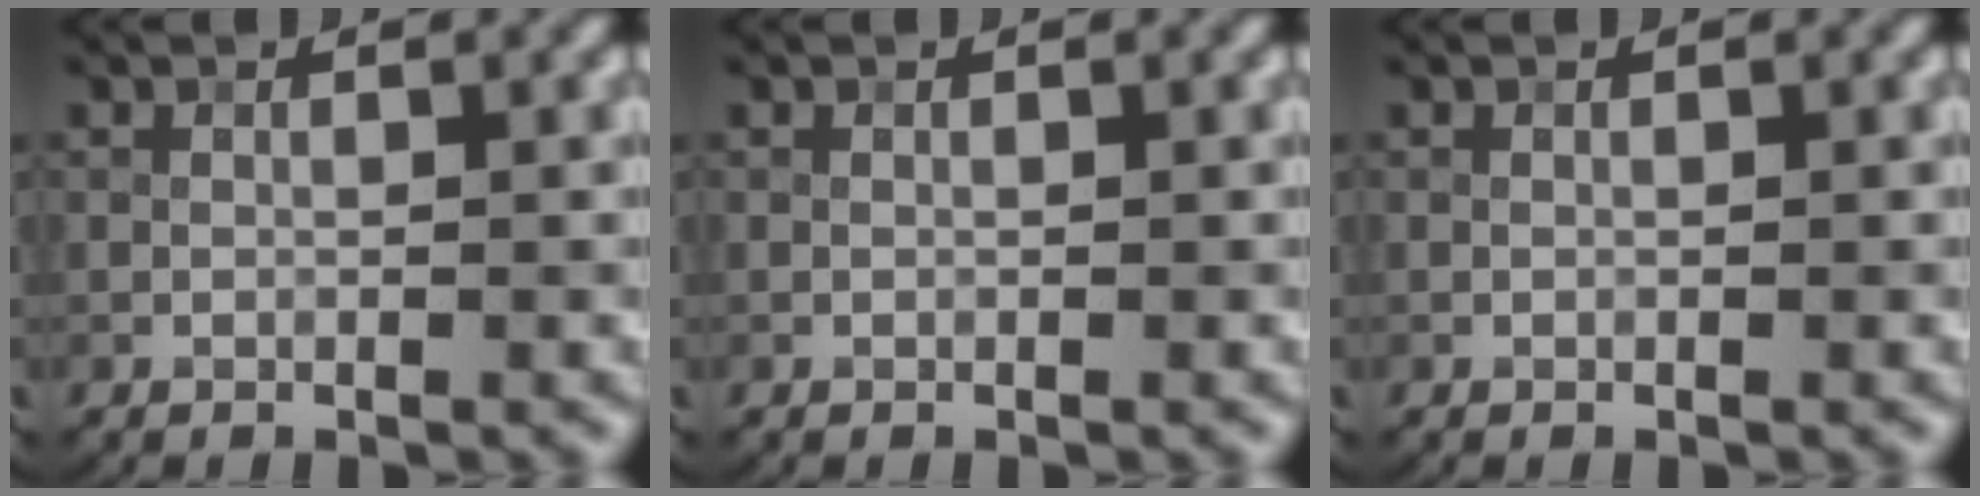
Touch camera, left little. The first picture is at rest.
{"total": 0.0}
{"total": 0.0}